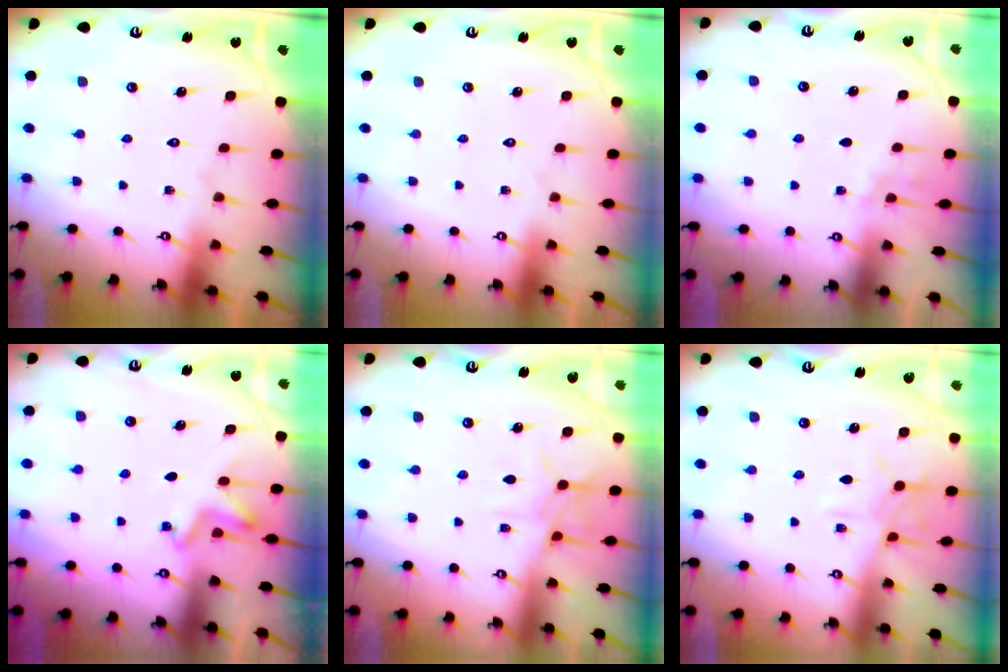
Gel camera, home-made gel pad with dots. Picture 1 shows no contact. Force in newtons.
{"total": 0.0}
{"total": 2.5, "press": 1.6, "slide": 1.8}
{"total": 2.4, "press": 2.2, "slide": 1.1}
{"total": 8.3, "press": 8.3, "slide": 0.6}
{"total": 6.8, "press": 6.8, "slide": 0.3}